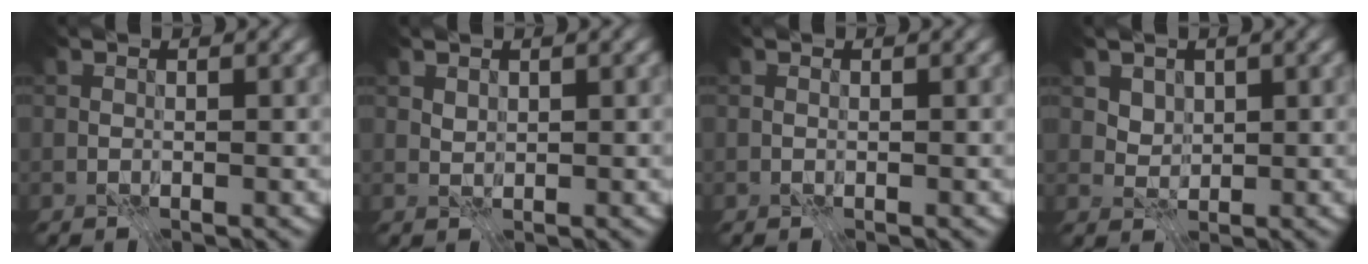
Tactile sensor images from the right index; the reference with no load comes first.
{"total": 0.8, "force": [0.6, 0.5, 0.4], "torque": [-0.013, -0.002, 0.014]}
{"total": 0.0}
{"total": 2.5, "force": [1.5, 1.8, 1.0], "torque": [-0.029, -0.010, 0.049]}